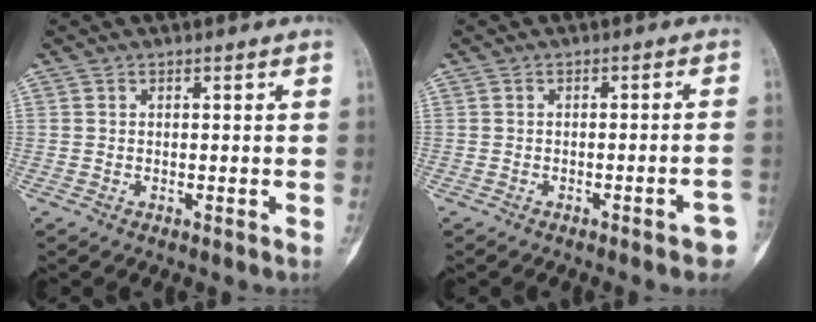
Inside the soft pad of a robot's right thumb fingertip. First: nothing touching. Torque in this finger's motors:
{"motor_torque": [-0.14, -0.04, 0.12, 0.16, 0.07]}